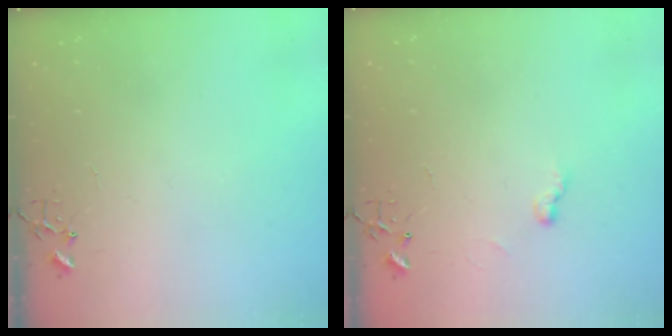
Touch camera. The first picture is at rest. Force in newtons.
{"total": 5.1, "press": 5.1, "slide": 0.5}